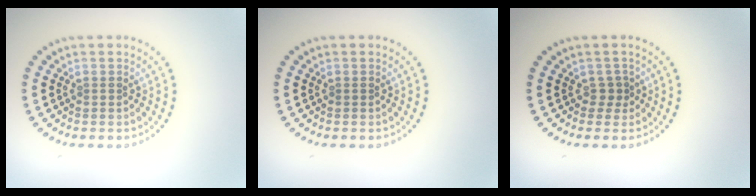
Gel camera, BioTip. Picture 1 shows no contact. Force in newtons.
{"total": 0.0}
{"total": 1.0, "press": 0.8, "slide": 0.7}